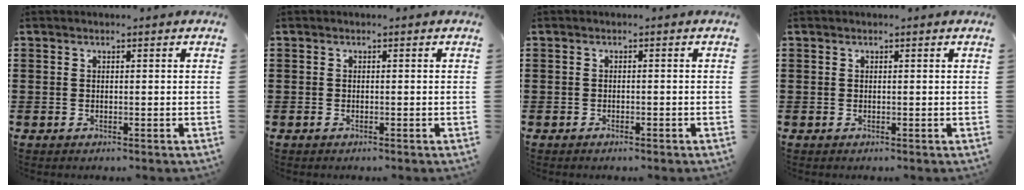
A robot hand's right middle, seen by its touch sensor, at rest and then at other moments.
{"total": 0.0}
{"total": 0.6, "force": [-0.6, 0.1, 0.2], "torque": [-0.007, -0.003, -0.011]}
{"total": 0.0}